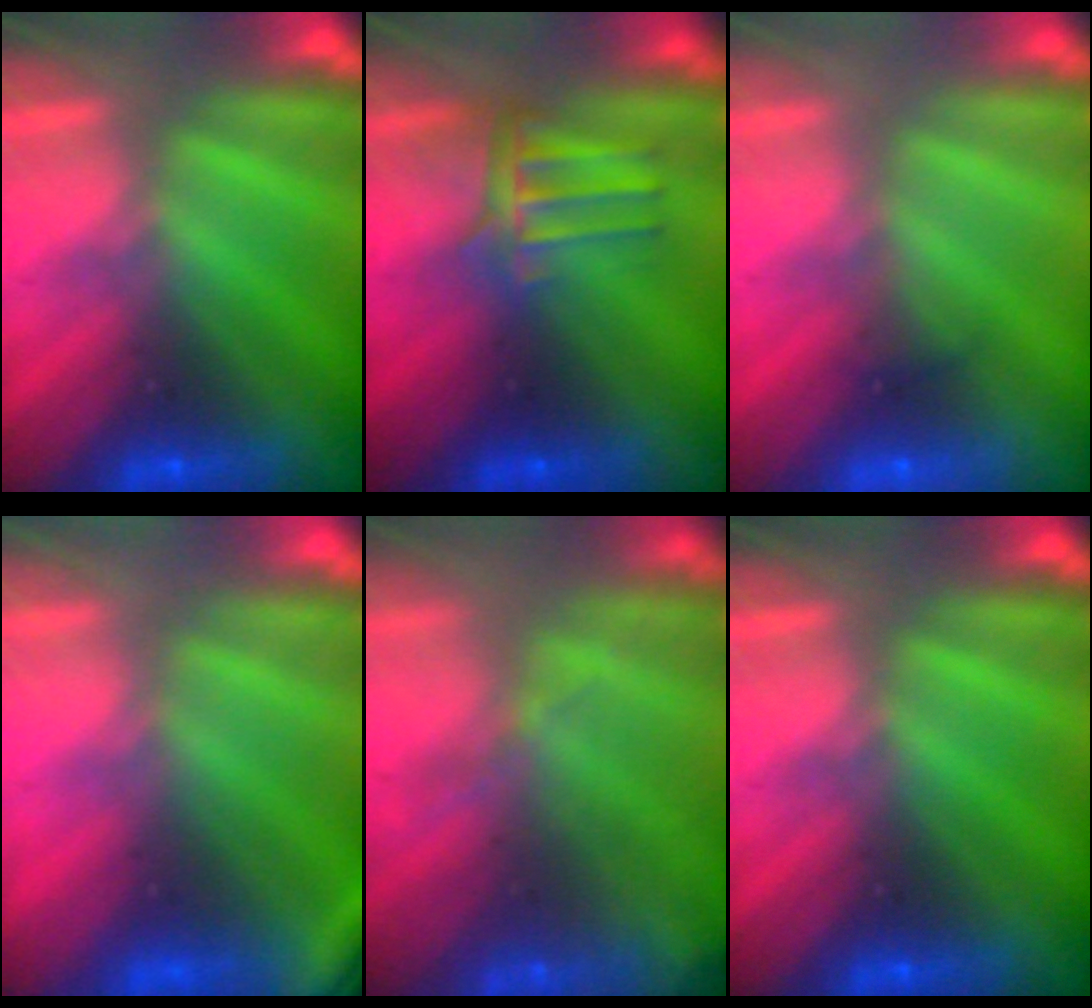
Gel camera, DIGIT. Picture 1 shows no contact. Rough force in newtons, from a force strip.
{"total": 3.8}
{"total": 2.0}
{"total": 2.9}
{"total": 11.2}
{"total": 0.0}